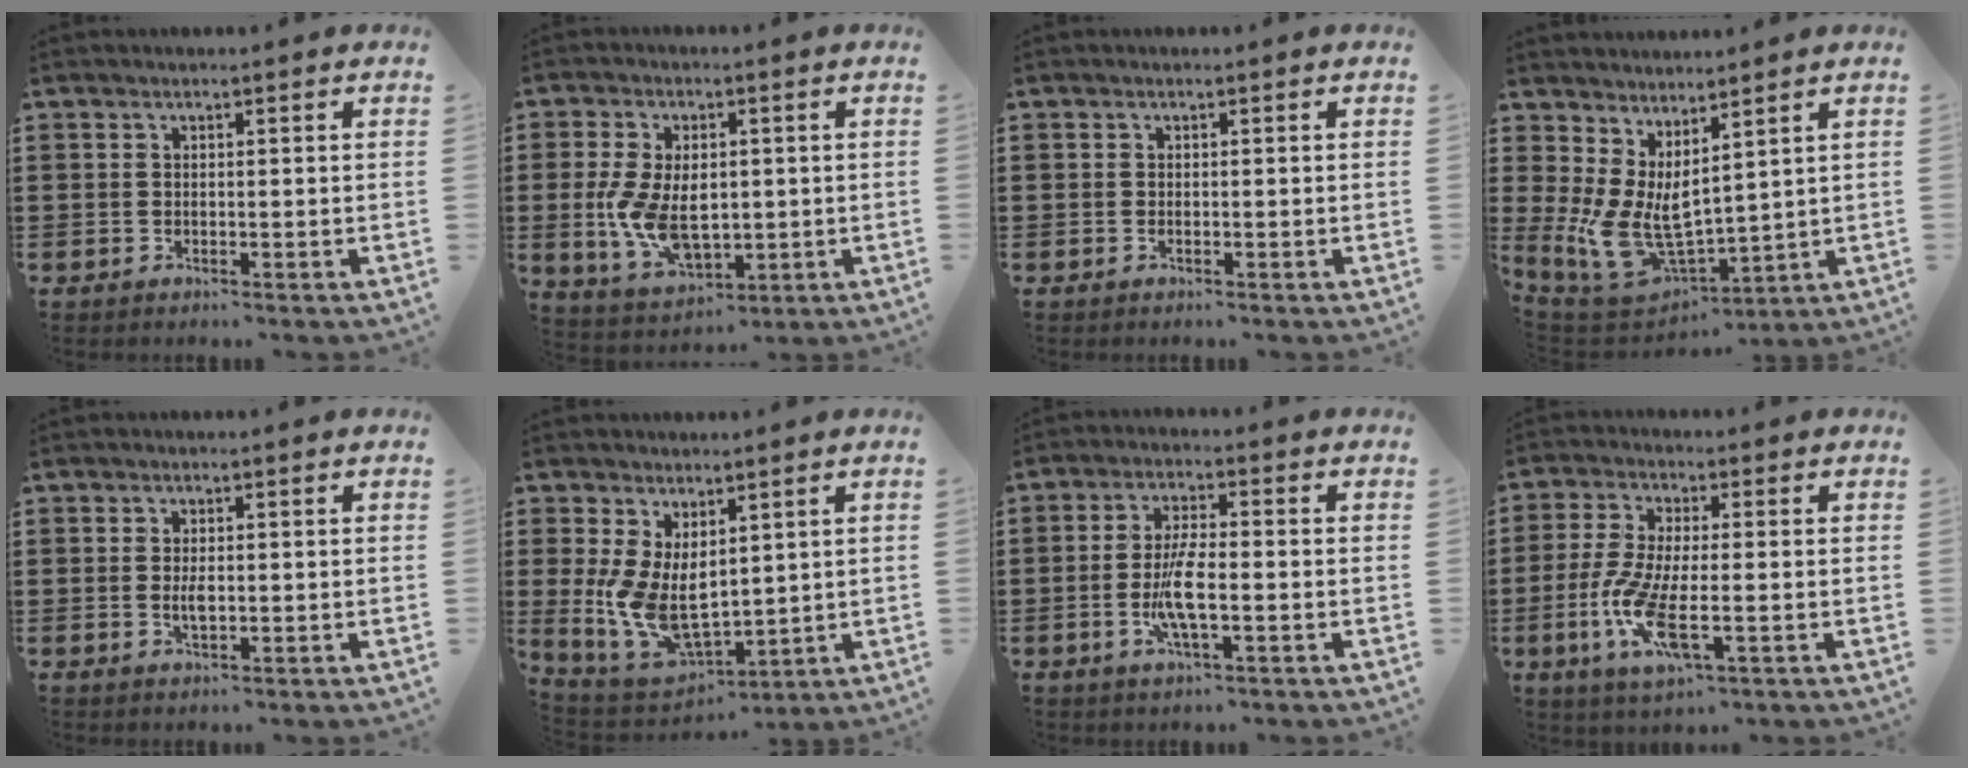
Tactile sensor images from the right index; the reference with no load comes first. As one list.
[{"total": 9.1, "force": [-0.2, 5.5, 7.3], "torque": [-0.165, 0.004, -0.004]}, {"total": 0.0}, {"total": 6.7, "force": [1.8, 3.9, 5.1], "torque": [-0.140, -0.048, 0.041]}, {"total": 2.2, "force": [-0.1, 1.0, 2.0], "torque": [-0.038, 0.001, -0.001]}, {"total": 8.9, "force": [1.6, 5.3, 6.9], "torque": [-0.160, -0.011, 0.037]}, {"total": 6.6, "force": [-1.7, 1.6, 6.2], "torque": [-0.138, -0.012, -0.038]}, {"total": 8.8, "force": [-2.8, 2.6, 7.9], "torque": [-0.186, -0.020, -0.058]}]